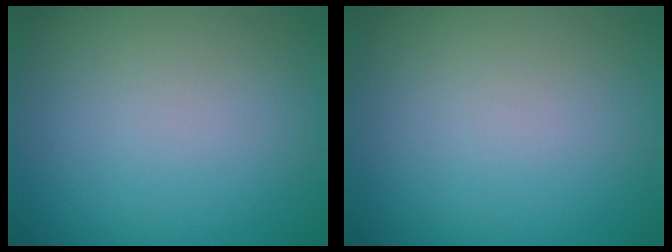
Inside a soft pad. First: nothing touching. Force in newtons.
{"total": 0.0}